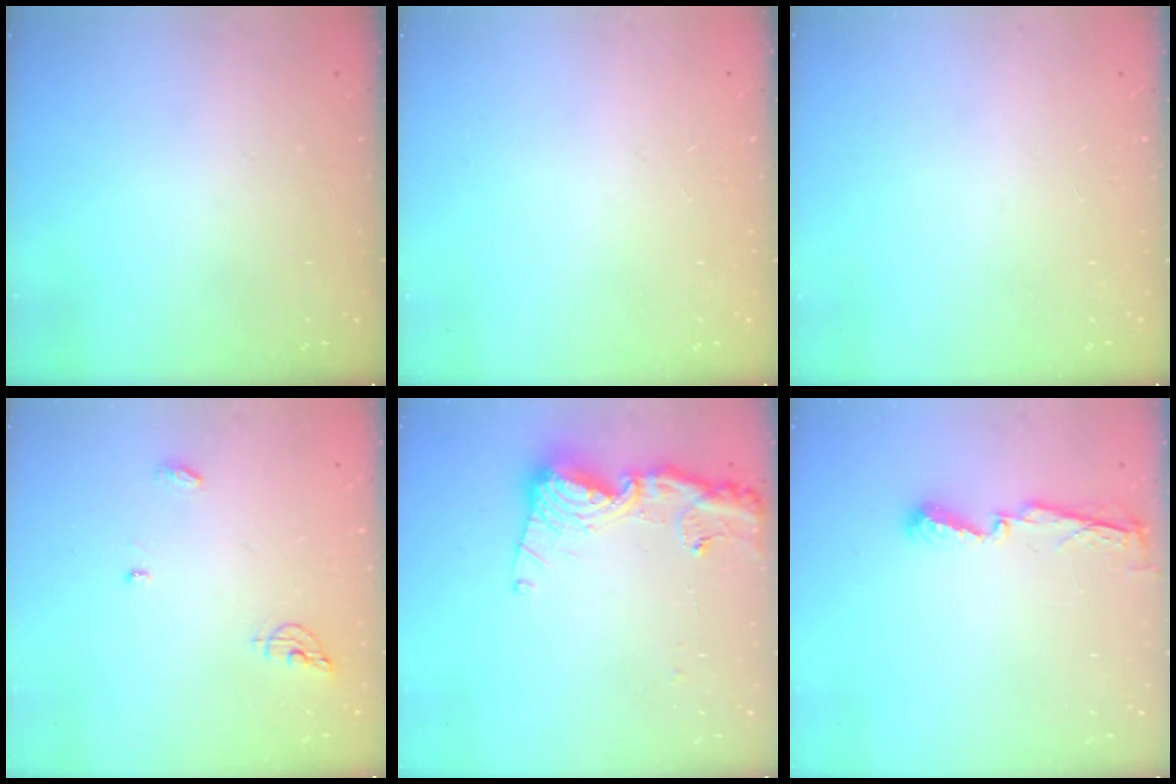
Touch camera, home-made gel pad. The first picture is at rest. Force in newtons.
{"total": 0.0}
{"total": 0.0}
{"total": 6.0, "press": 6.0, "slide": 0.4}
{"total": 14.4, "press": 14.3, "slide": 1.9}
{"total": 5.1, "press": 5.1, "slide": 0.4}